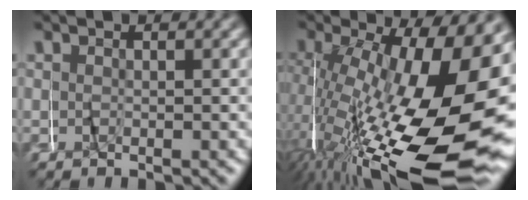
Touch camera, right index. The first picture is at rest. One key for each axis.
{"total": 17.9, "fx": -3.8, "fy": 7.0, "fz": 16.1, "tx": -0.255, "ty": -0.033, "tz": -0.033}